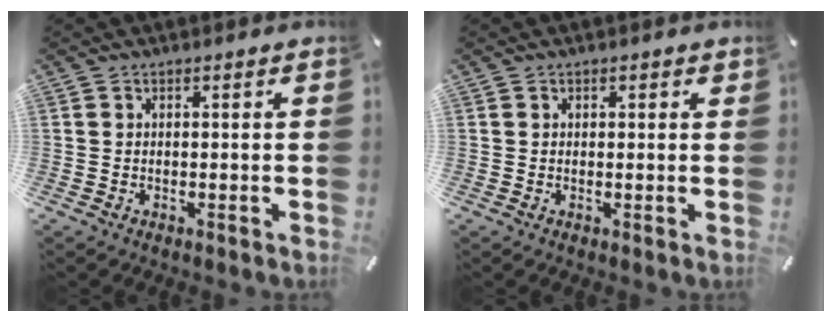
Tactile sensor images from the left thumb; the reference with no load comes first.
{"total": 0.7, "force": [0.3, 0.6, 0.2], "torque": [0.004, 0.000, 0.004]}